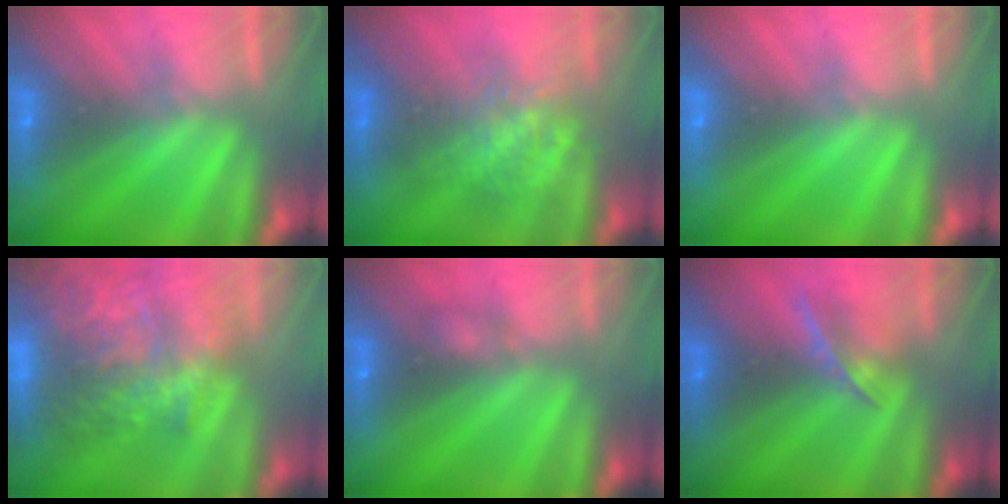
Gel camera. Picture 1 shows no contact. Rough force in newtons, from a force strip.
{"total": 2.3}
{"total": 0.0}
{"total": 11.1}
{"total": 2.2}
{"total": 4.6}